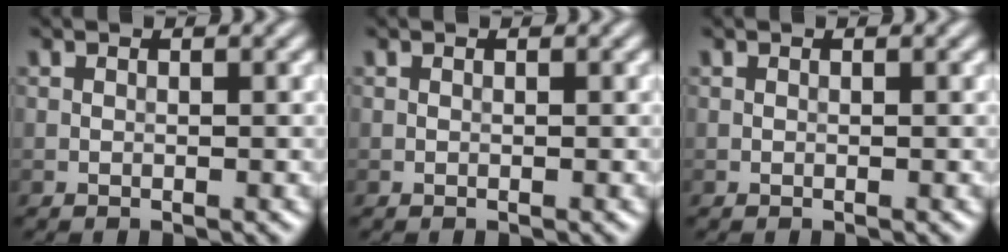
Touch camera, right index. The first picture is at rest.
{"total": 0.0}
{"total": 0.0}